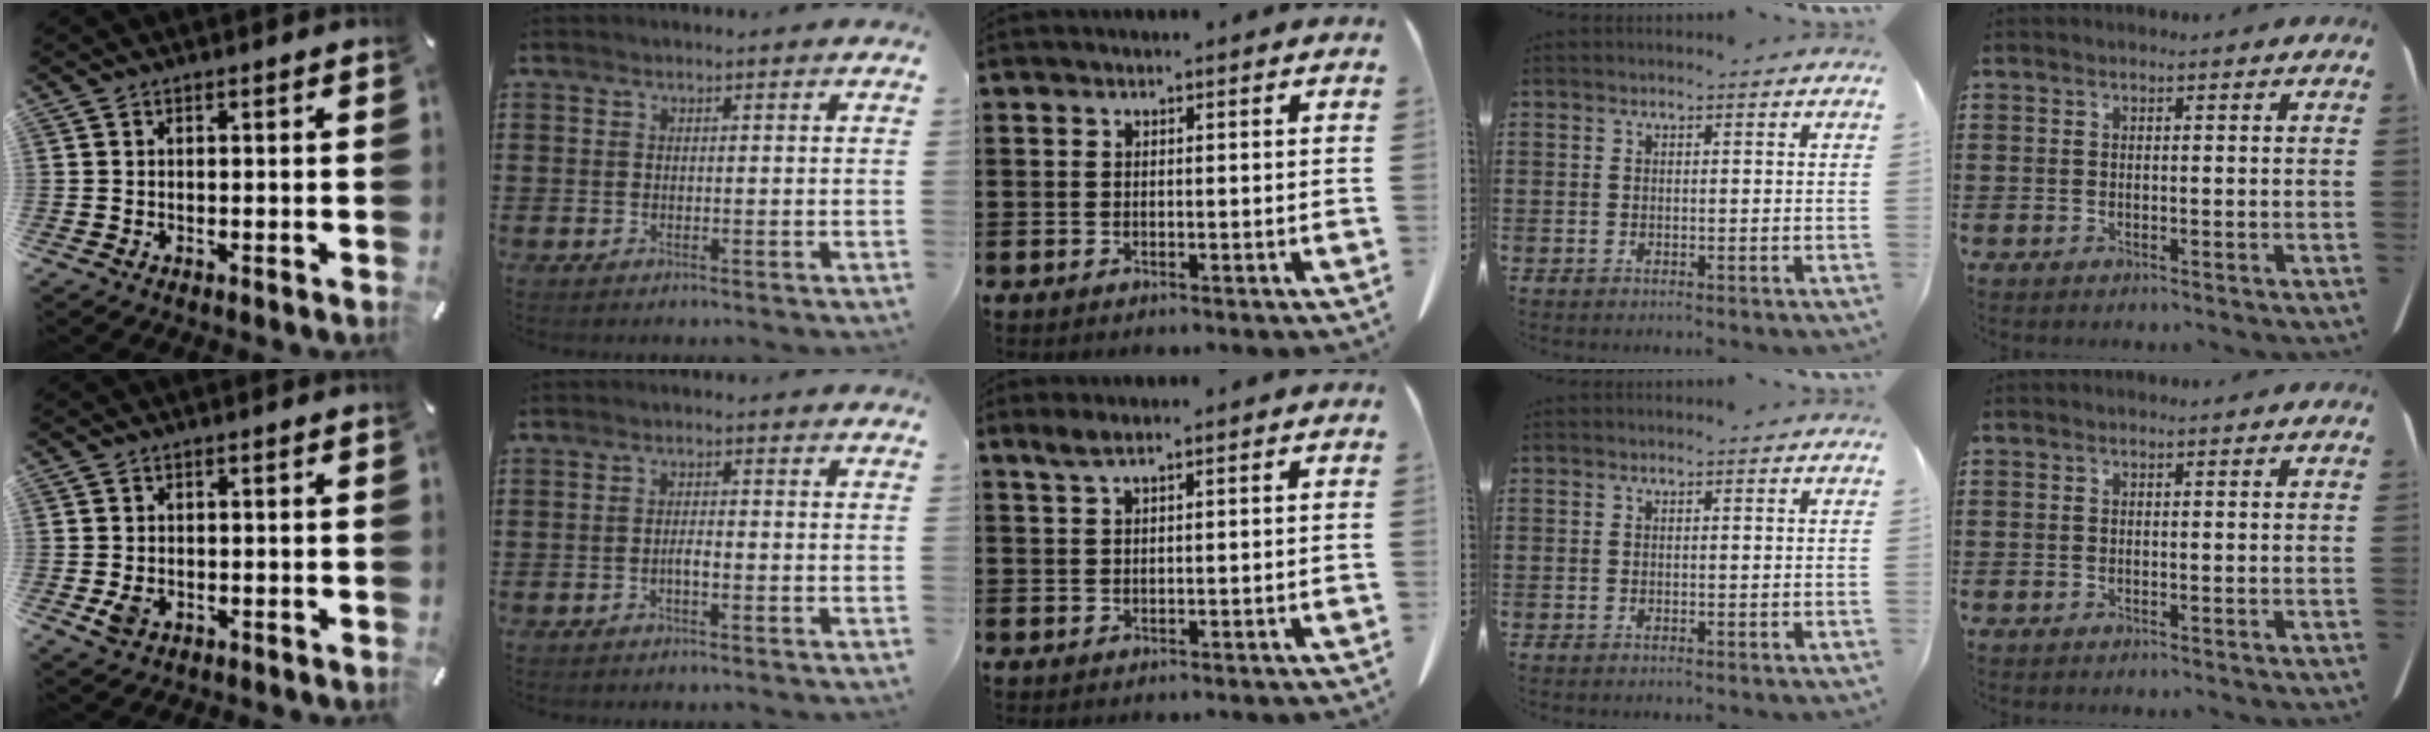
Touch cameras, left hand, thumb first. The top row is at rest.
{"thumb": {"total": 3.0, "force": [-0.7, 2.0, 2.1], "torque": [-0.048, -0.002, -0.014]}, "index": {"total": 1.6, "force": [-0.8, 0.4, 1.4], "torque": [-0.028, 0.001, -0.014]}, "middle": {"total": 1.7, "force": [1.3, 0.0, 1.1], "torque": [-0.024, 0.000, 0.024]}}